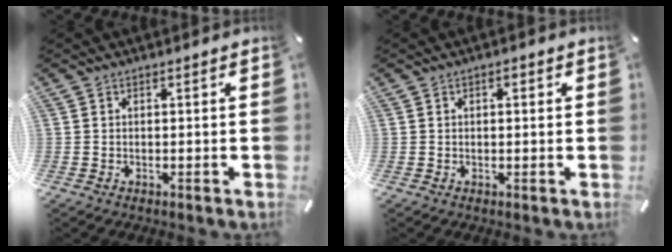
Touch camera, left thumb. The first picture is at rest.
{"total": 1.2, "force": [0.3, 0.7, 1.0], "torque": [-0.020, 0.005, 0.004]}